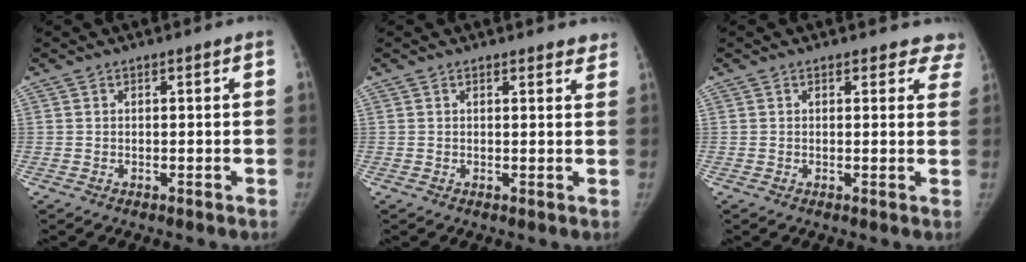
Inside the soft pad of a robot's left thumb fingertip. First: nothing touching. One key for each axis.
{"total": 3.3, "fx": 3.0, "fy": 1.0, "fz": 1.1, "tx": 0.007, "ty": -0.010, "tz": 0.025}
{"total": 5.8, "fx": 5.0, "fy": 2.5, "fz": 1.2, "tx": 0.034, "ty": -0.015, "tz": 0.034}